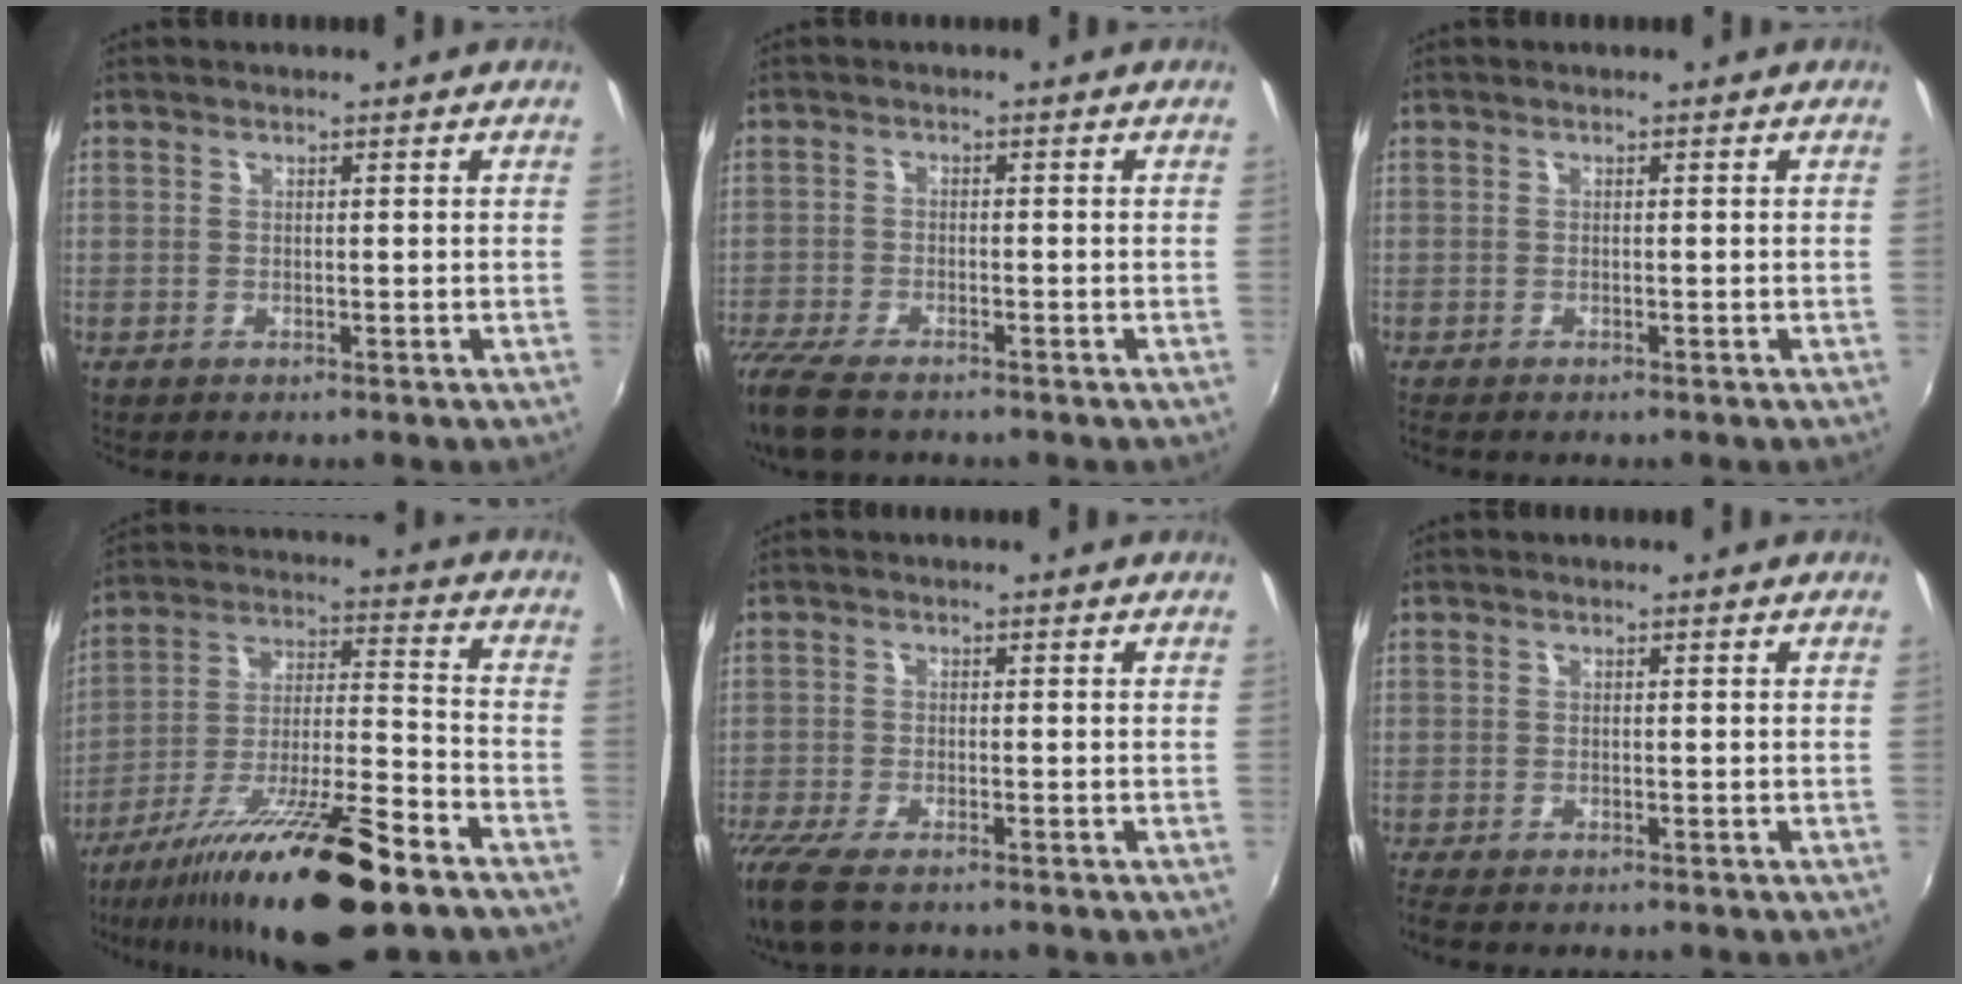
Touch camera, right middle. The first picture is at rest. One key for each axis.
{"total": 10.3, "fx": -8.1, "fy": 3.2, "fz": 5.5, "tx": -0.146, "ty": -0.044, "tz": -0.151}
{"total": 0.9, "fx": -0.8, "fy": 0.1, "fz": 0.3, "tx": -0.008, "ty": -0.005, "tz": -0.012}
{"total": 21.9, "fx": -14.9, "fy": 3.4, "fz": 15.6, "tx": -0.274, "ty": -0.030, "tz": -0.253}
{"total": 9.2, "fx": -6.9, "fy": 2.7, "fz": 5.5, "tx": -0.137, "ty": -0.043, "tz": -0.129}
{"total": 2.3, "fx": -2.0, "fy": 0.4, "fz": 1.2, "tx": -0.027, "ty": -0.012, "tz": -0.034}